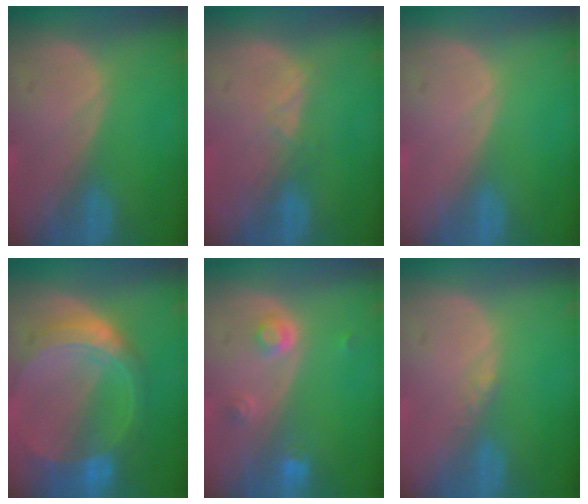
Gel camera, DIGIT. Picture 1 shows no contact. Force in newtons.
{"total": 2.3, "press": 2.2, "slide": 0.9}
{"total": 0.0}
{"total": 8.5, "press": 8.5, "slide": 0.6}
{"total": 3.1, "press": 2.8, "slide": 1.2}
{"total": 1.0, "press": 0.8, "slide": 0.6}